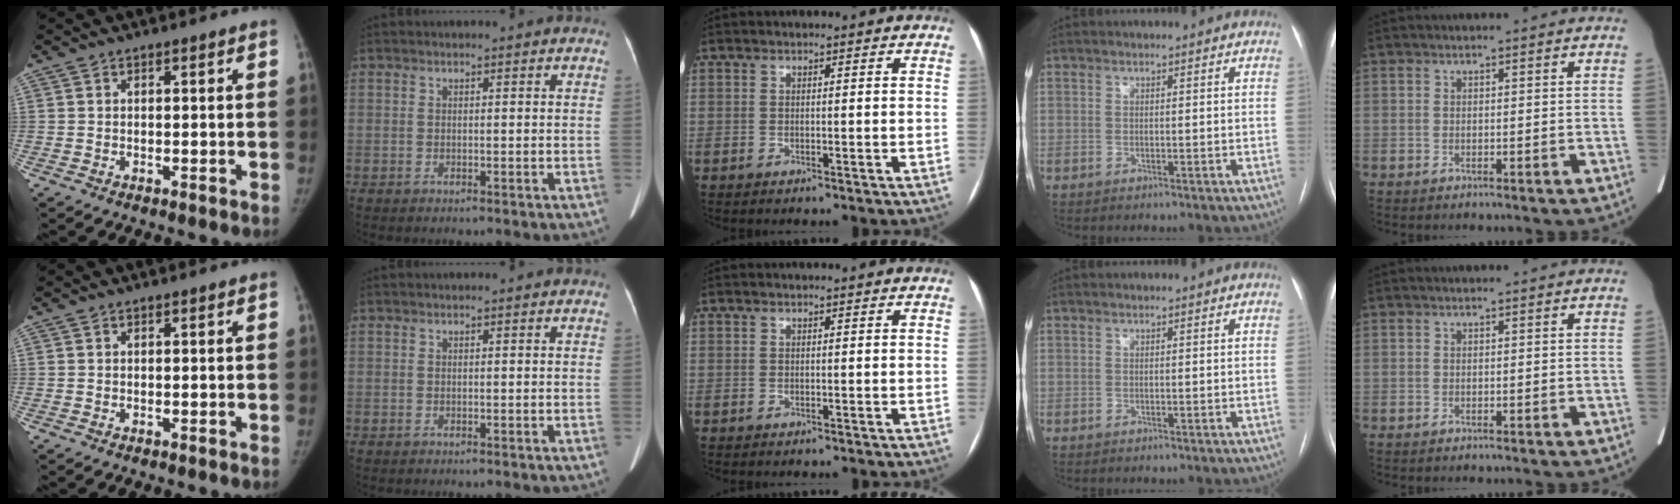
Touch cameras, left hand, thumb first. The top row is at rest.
{}